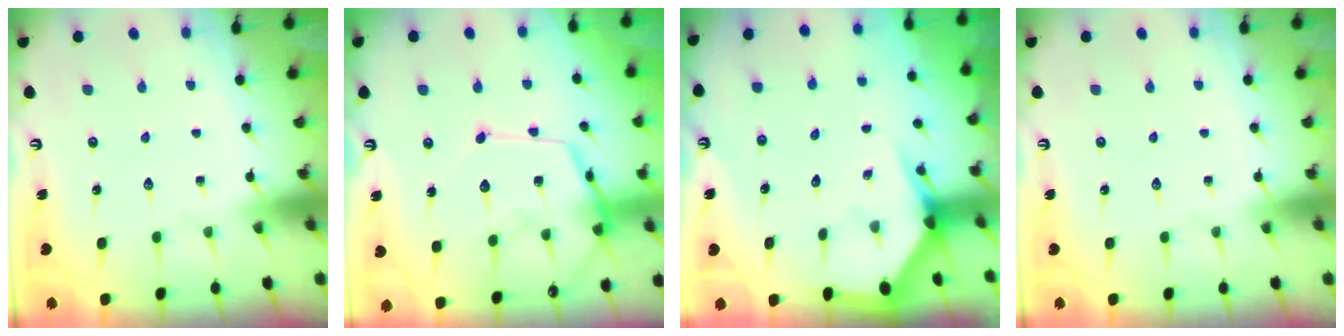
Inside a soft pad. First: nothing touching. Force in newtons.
{"total": 12.9, "press": 12.9, "slide": 1.0}
{"total": 2.8, "press": 2.8, "slide": 0.0}
{"total": 0.0}